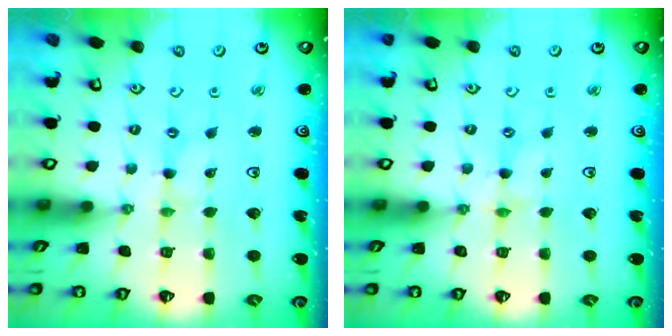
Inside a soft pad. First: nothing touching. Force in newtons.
{"total": 0.8, "press": 0.8, "slide": 0.2}